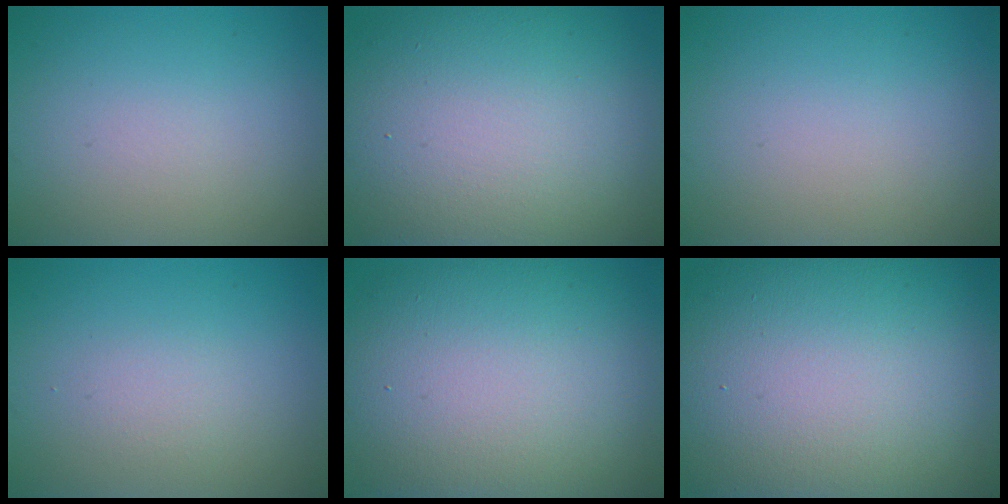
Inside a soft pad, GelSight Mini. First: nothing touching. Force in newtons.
{"total": 16.6, "press": 16.6, "slide": 0.8}
{"total": 0.0}
{"total": 1.3, "press": 1.3, "slide": 0.0}
{"total": 15.4, "press": 15.4, "slide": 0.8}
{"total": 20.3, "press": 20.3, "slide": 1.1}